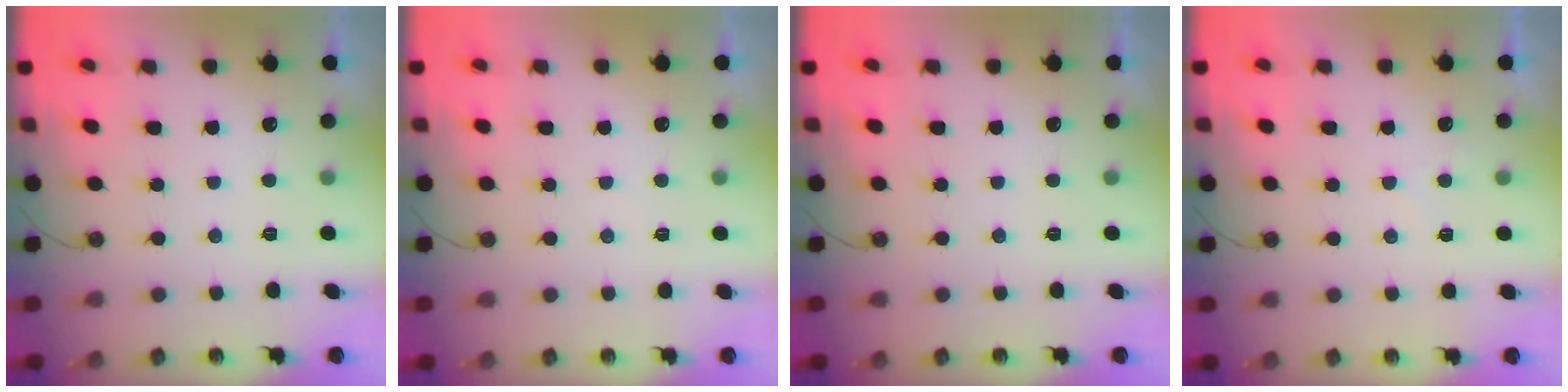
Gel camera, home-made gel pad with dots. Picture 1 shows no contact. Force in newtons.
{"total": 3.5, "press": 3.5, "slide": 0.4}
{"total": 0.0}
{"total": 3.9, "press": 3.9, "slide": 0.6}